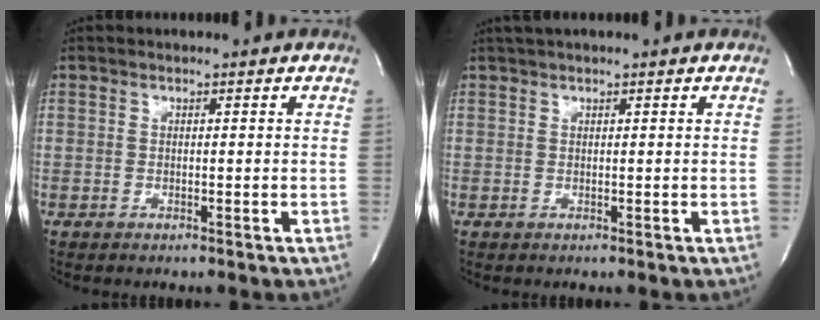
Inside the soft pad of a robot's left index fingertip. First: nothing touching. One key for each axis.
{"total": 2.1, "fx": 1.7, "fy": 0.2, "fz": 1.3, "tx": -0.021, "ty": 0.023, "tz": 0.029}